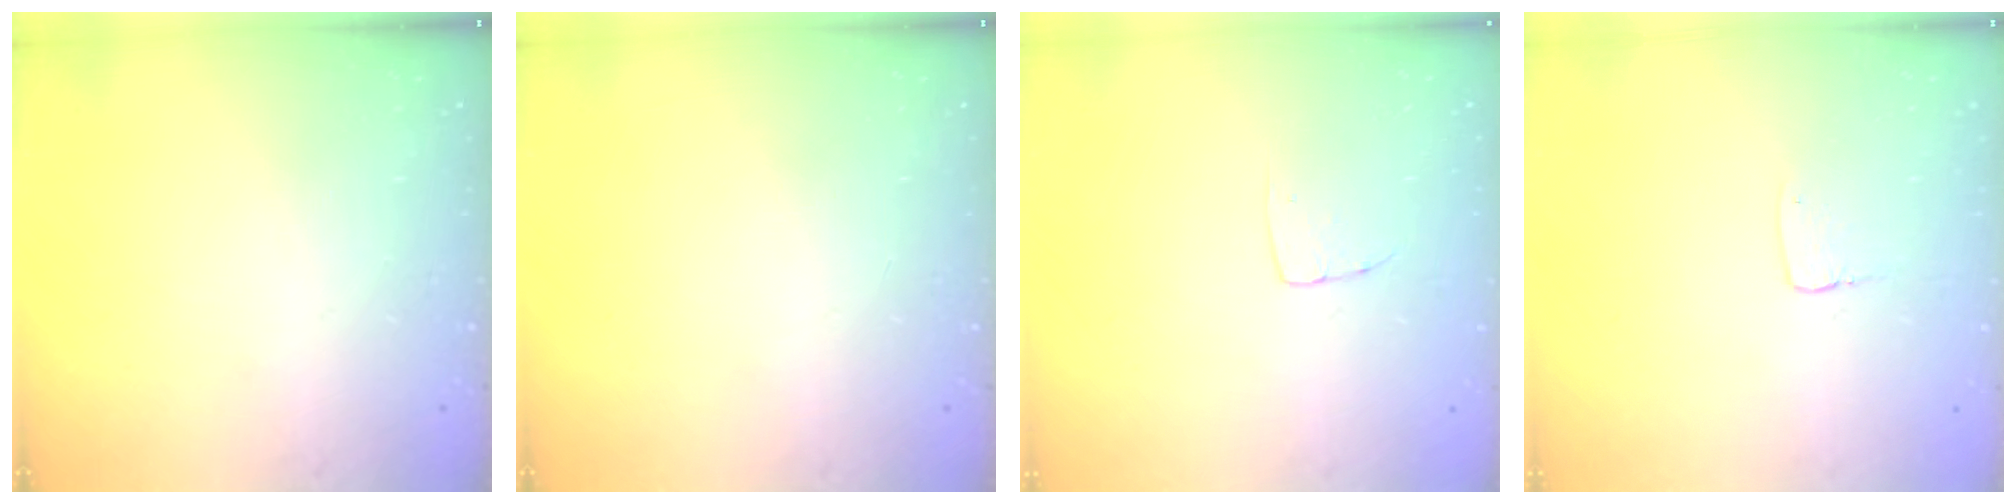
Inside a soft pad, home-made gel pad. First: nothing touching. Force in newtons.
{"total": 0.0}
{"total": 3.7, "press": 3.7, "slide": 0.2}
{"total": 2.9, "press": 2.9, "slide": 0.2}